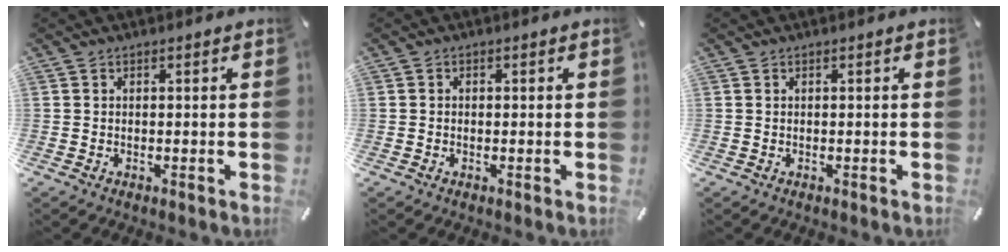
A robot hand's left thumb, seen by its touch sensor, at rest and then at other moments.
{"total": 0.6, "force": [-0.3, 0.5, 0.3], "torque": [-0.006, 0.002, -0.007]}
{"total": 0.0}